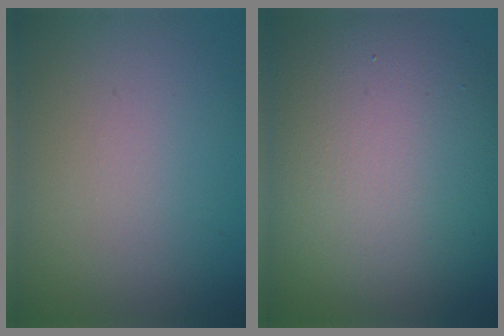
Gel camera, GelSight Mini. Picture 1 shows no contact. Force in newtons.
{"total": 13.6, "press": 13.6, "slide": 0.7}